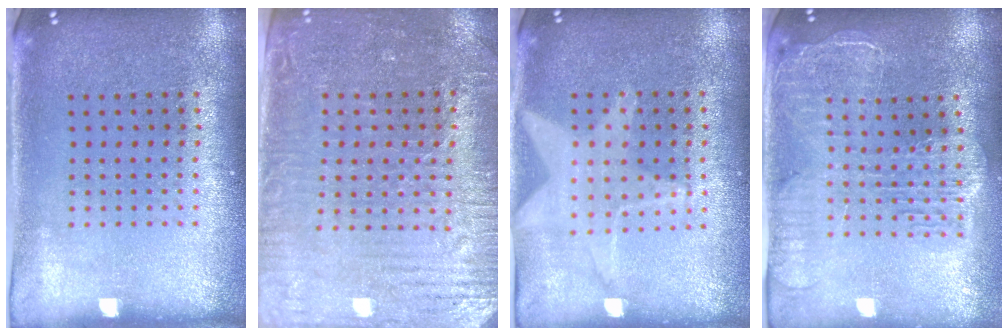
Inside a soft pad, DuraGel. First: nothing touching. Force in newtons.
{"total": 3.6, "press": 3.3, "slide": 1.4}
{"total": 1.1, "press": 1.1, "slide": 0.1}
{"total": 2.4, "press": 2.1, "slide": 1.1}